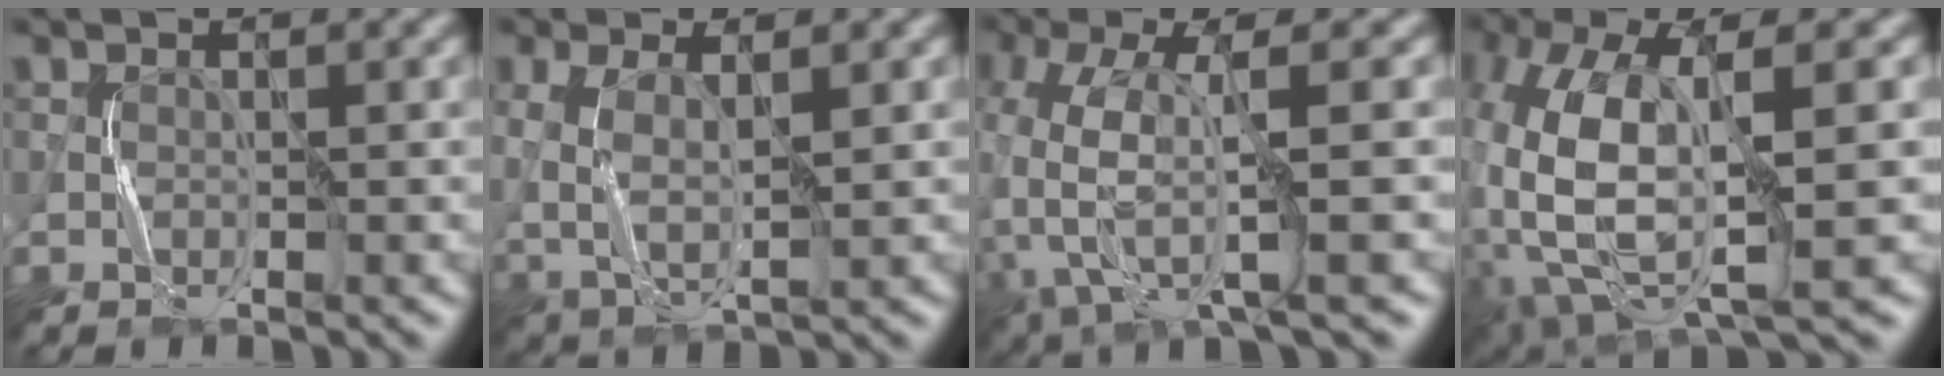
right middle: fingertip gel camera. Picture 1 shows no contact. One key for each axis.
{"total": 4.3, "fx": 0.4, "fy": 1.8, "fz": 3.9, "tx": -0.097, "ty": -0.002, "tz": 0.009}
{"total": 9.0, "fx": -1.6, "fy": 3.3, "fz": 8.2, "tx": -0.195, "ty": -0.003, "tz": -0.038}
{"total": 12.4, "fx": -0.2, "fy": 5.0, "fz": 11.3, "tx": -0.246, "ty": -0.004, "tz": 0.001}